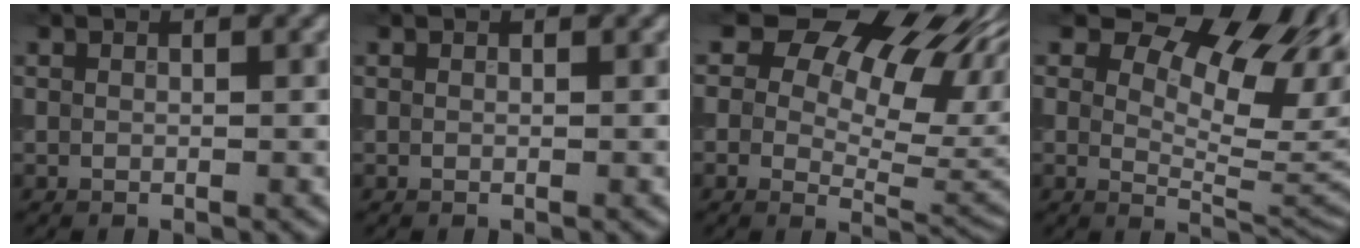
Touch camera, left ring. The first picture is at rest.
{"total": 0.0}
{"total": 12.4, "force": [6.1, 7.1, 8.1], "torque": [-0.093, 0.017, 0.098]}
{"total": 11.8, "force": [6.1, 5.7, 8.3], "torque": [-0.112, 0.010, 0.091]}